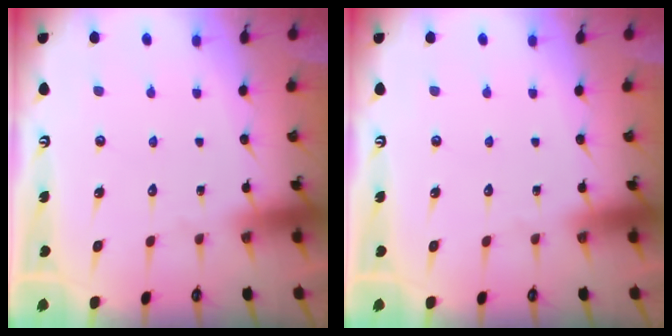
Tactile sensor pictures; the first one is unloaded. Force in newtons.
{"total": 0.0}